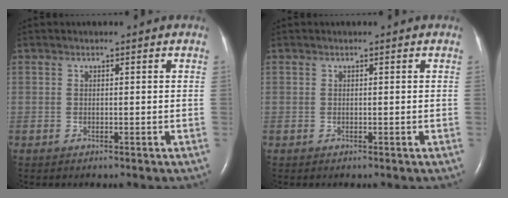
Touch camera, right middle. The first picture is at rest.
{"total": 0.0}